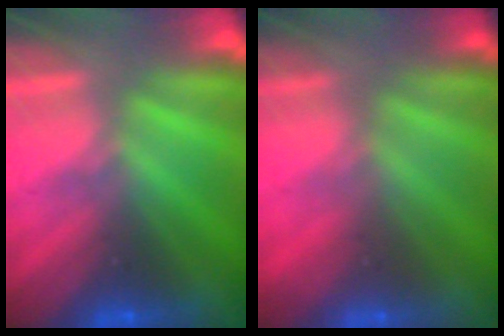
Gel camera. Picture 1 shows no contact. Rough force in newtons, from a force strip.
{"total": 2.4}